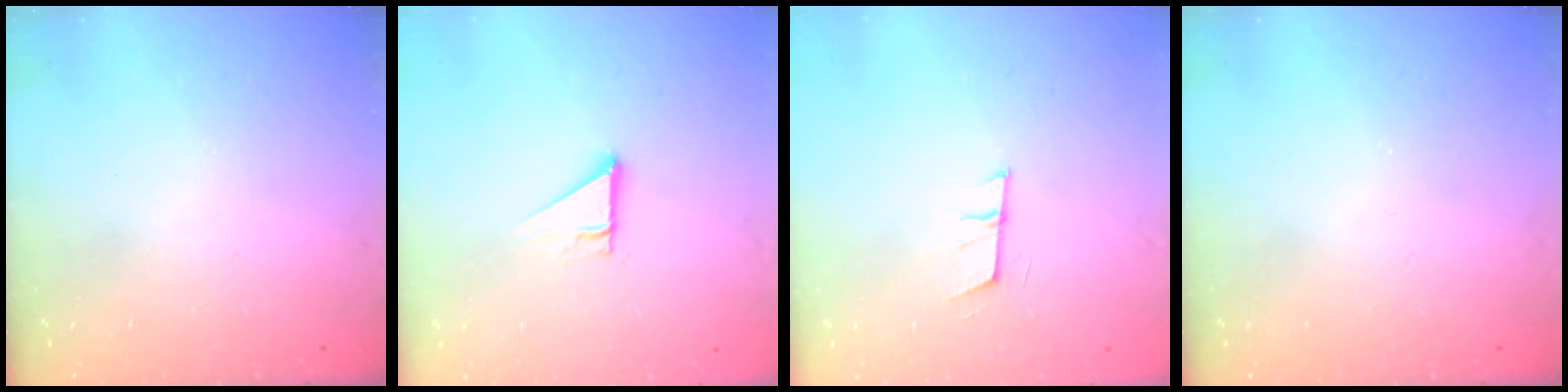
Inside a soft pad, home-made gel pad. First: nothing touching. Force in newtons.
{"total": 4.2, "press": 4.2, "slide": 0.3}
{"total": 6.2, "press": 5.6, "slide": 2.7}
{"total": 0.0}